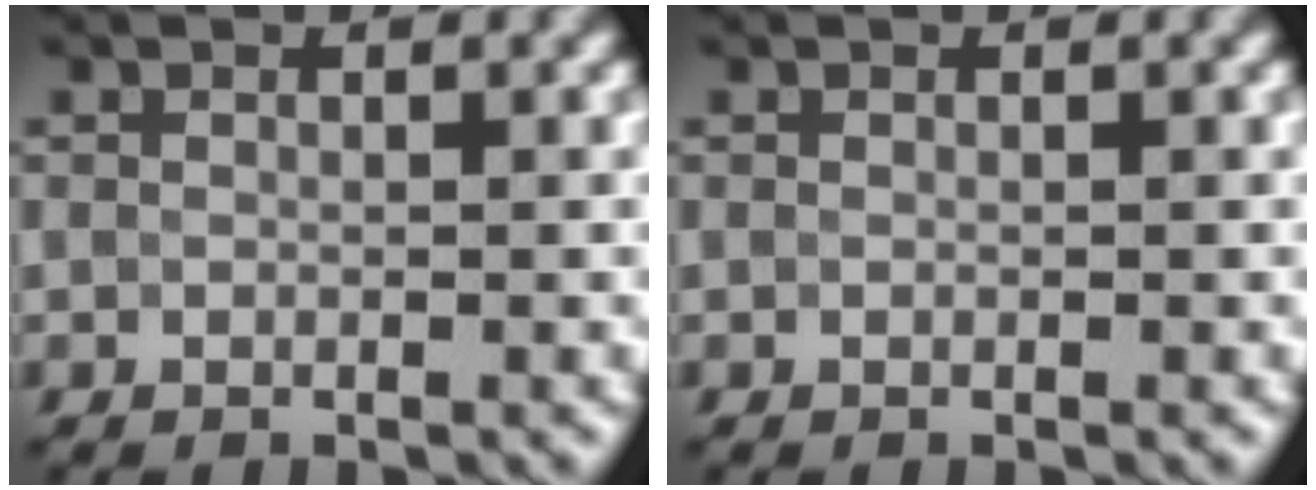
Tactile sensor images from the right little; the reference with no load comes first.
{"total": 0.0}